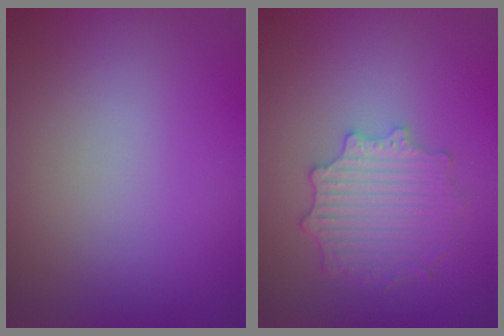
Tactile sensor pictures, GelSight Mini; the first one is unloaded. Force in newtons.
{"total": 4.2, "press": 3.5, "slide": 2.4}